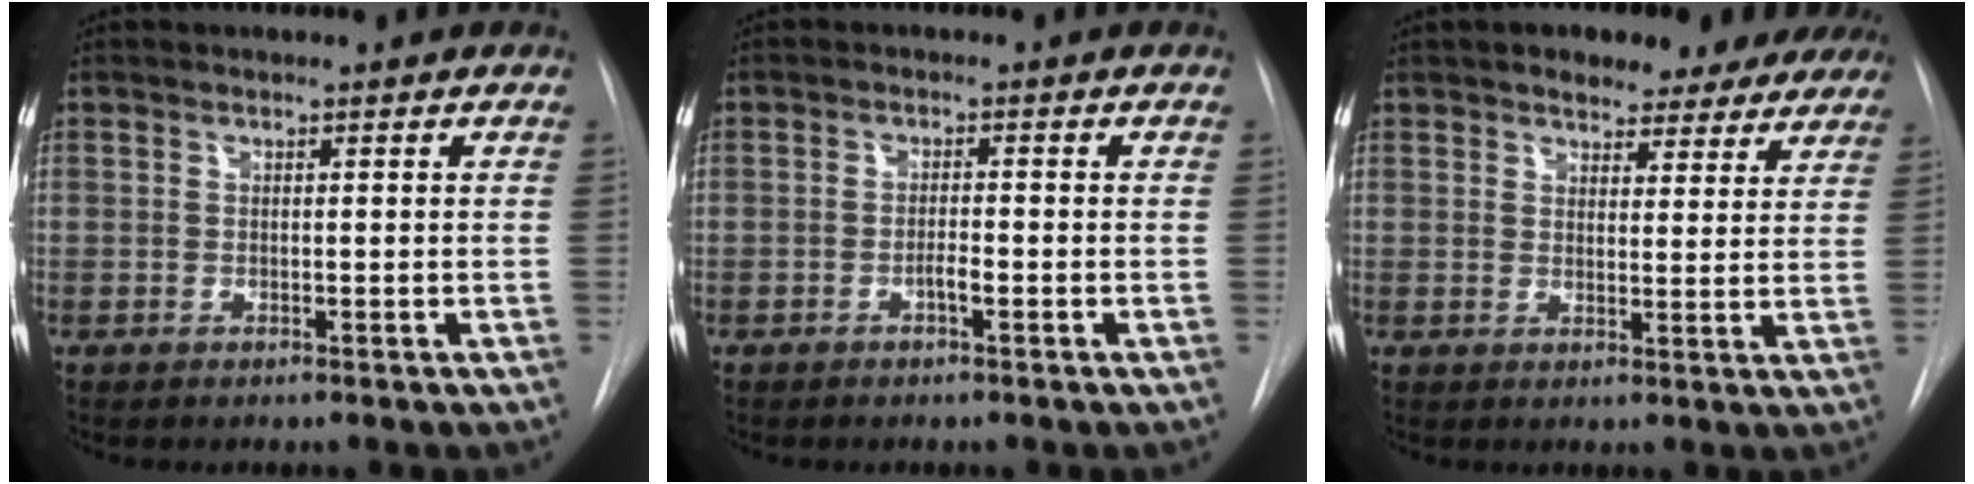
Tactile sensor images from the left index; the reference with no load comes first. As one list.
[{"total": 1.5, "force": [-0.8, 0.2, 1.3], "torque": [-0.022, 0.002, -0.015]}, {"total": 11.5, "force": [9.5, 5.1, 4.2], "torque": [-0.026, 0.010, 0.105]}]